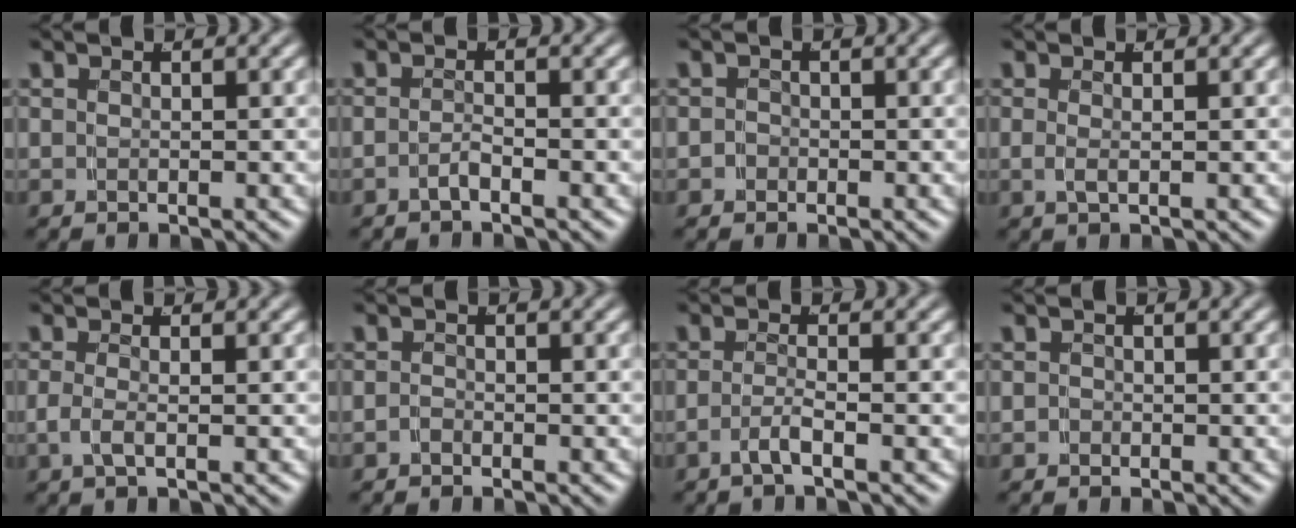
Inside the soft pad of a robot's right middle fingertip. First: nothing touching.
{"total": 1.4, "force": [-1.3, -0.2, 0.6], "torque": [-0.010, 0.001, -0.027]}
{"total": 0.9, "force": [-0.6, 0.6, -0.2], "torque": [0.005, -0.002, -0.014]}
{"total": 0.8, "force": [0.0, -0.2, 0.8], "torque": [-0.020, -0.004, 0.003]}
{"total": 1.5, "force": [-0.6, 0.2, 1.4], "torque": [-0.037, -0.006, -0.009]}
{"total": 0.8, "force": [-0.8, 0.0, 0.0], "torque": [-0.001, -0.003, -0.017]}
{"total": 1.9, "force": [-1.3, -0.4, 1.3], "torque": [-0.023, -0.004, -0.025]}
{"total": 0.5, "force": [-0.4, 0.2, -0.2], "torque": [0.005, -0.002, -0.010]}